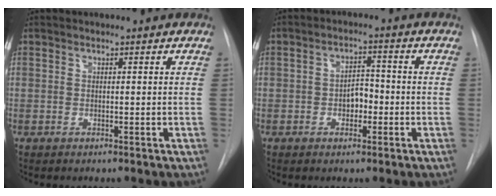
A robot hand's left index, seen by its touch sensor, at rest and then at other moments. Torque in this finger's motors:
{"motor_torque": [0.35, -0.15, 0.07, 0.03]}